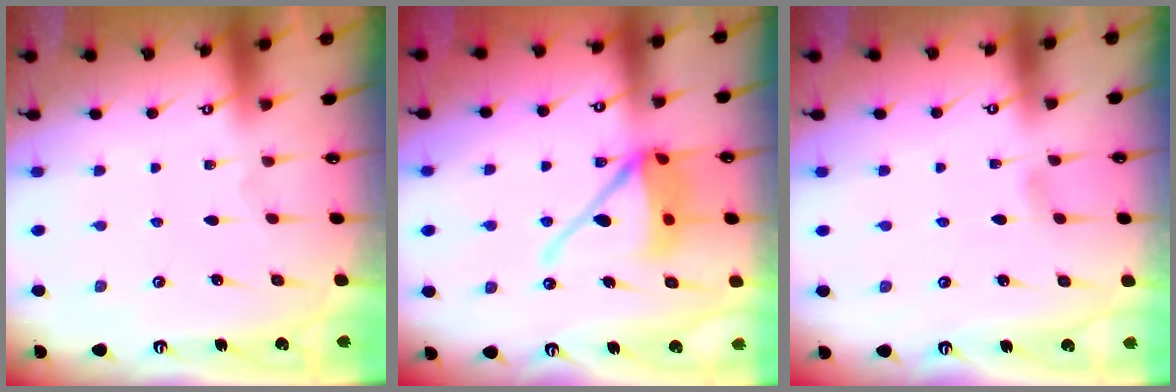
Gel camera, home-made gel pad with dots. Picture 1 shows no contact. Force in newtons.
{"total": 13.5, "press": 13.3, "slide": 2.0}
{"total": 2.8, "press": 2.8, "slide": 0.2}